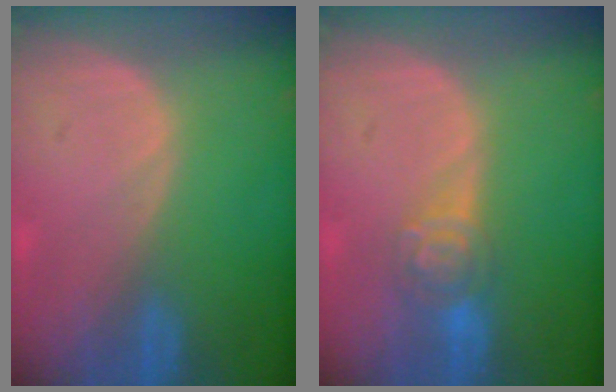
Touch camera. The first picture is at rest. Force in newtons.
{"total": 4.6, "press": 4.3, "slide": 1.5}